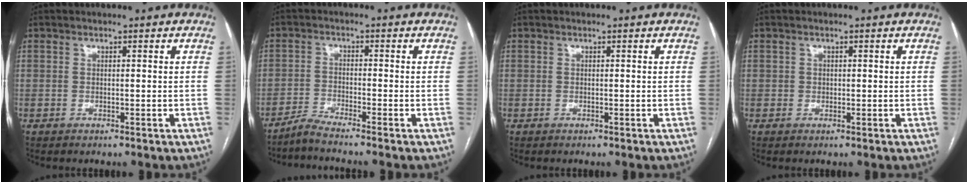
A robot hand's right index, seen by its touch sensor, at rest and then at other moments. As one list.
[{"total": 3.6, "force": [-3.2, -1.3, 0.9], "torque": [-0.028, -0.016, -0.069]}, {"total": 0.0}, {"total": 0.6, "force": [0.2, 0.6, 0.1], "torque": [0.000, 0.003, 0.006]}]